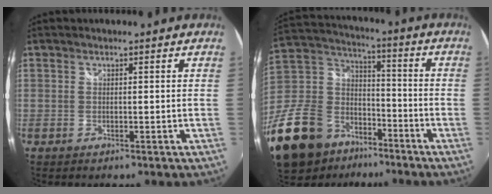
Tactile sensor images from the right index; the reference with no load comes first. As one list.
[{"total": 27.7, "force": [-17.4, 16.9, 13.2], "torque": [-0.323, 0.020, -0.284]}]